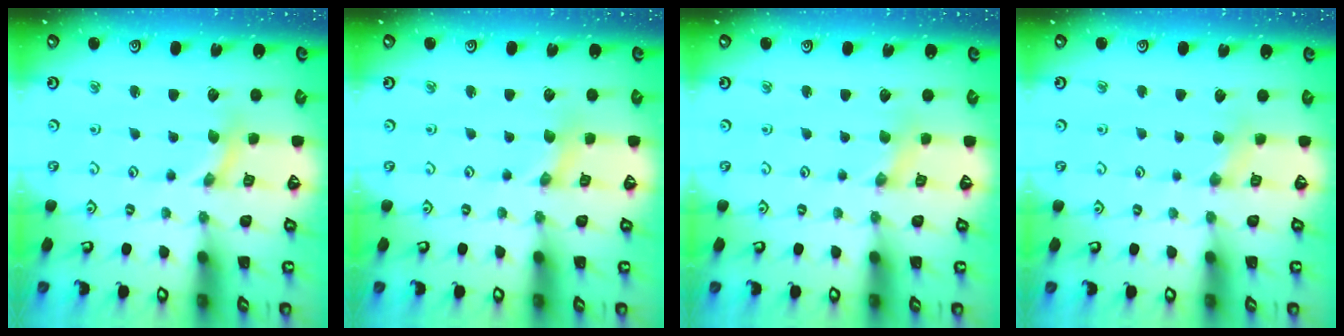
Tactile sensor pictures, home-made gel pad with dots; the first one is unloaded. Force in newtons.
{"total": 0.6, "press": 0.6, "slide": 0.2}
{"total": 0.0}
{"total": 2.9, "press": 2.8, "slide": 0.6}